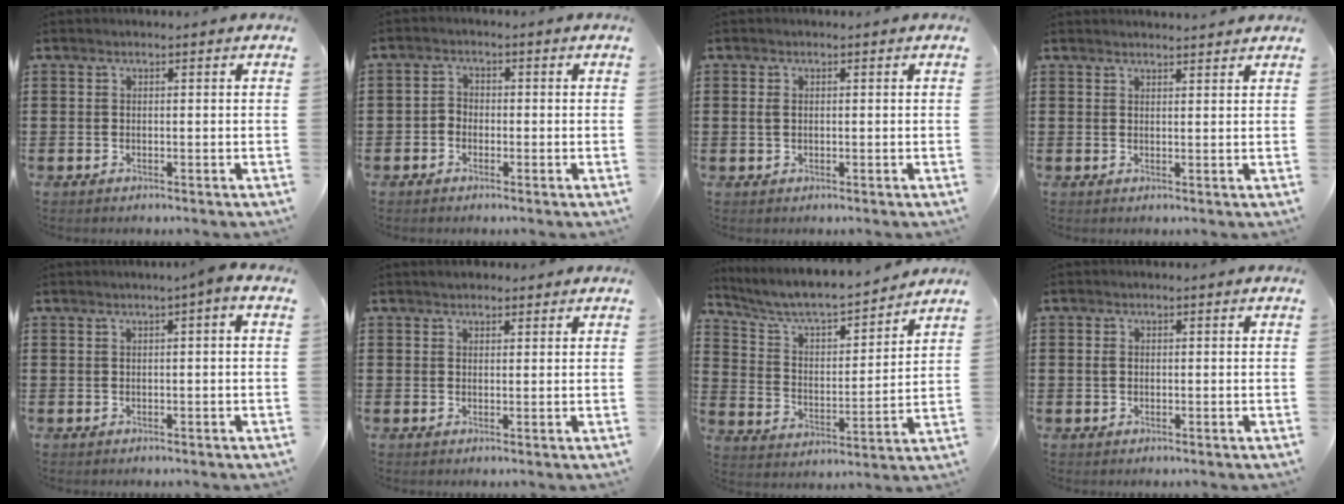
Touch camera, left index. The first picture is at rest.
{"total": 1.8, "force": [-1.2, 1.3, 0.4], "torque": [-0.012, 0.006, -0.028]}
{"total": 1.3, "force": [0.1, 0.8, 1.0], "torque": [-0.030, 0.001, -0.002]}
{"total": 1.6, "force": [1.6, 0.0, 0.1], "torque": [-0.005, 0.001, 0.032]}
{"total": 1.2, "force": [-0.1, 0.0, 1.2], "torque": [-0.019, -0.004, -0.002]}
{"total": 1.6, "force": [1.4, 0.6, 0.2], "torque": [-0.007, 0.006, 0.028]}
{"total": 6.2, "force": [5.5, 1.0, 2.6], "torque": [-0.075, -0.038, 0.086]}
{"total": 1.2, "force": [0.0, 0.8, 0.9], "torque": [-0.029, 0.002, -0.003]}